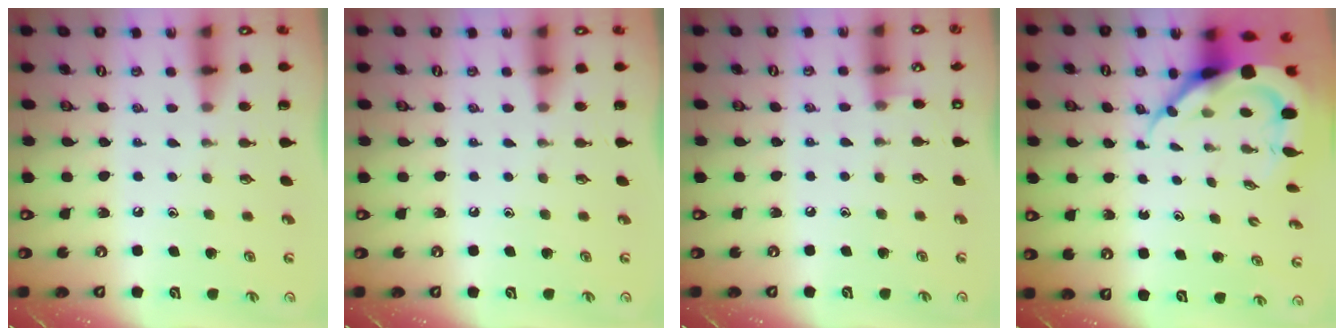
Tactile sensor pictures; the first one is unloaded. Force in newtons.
{"total": 0.0}
{"total": 3.9, "press": 3.9, "slide": 0.5}
{"total": 11.1, "press": 11.0, "slide": 1.4}